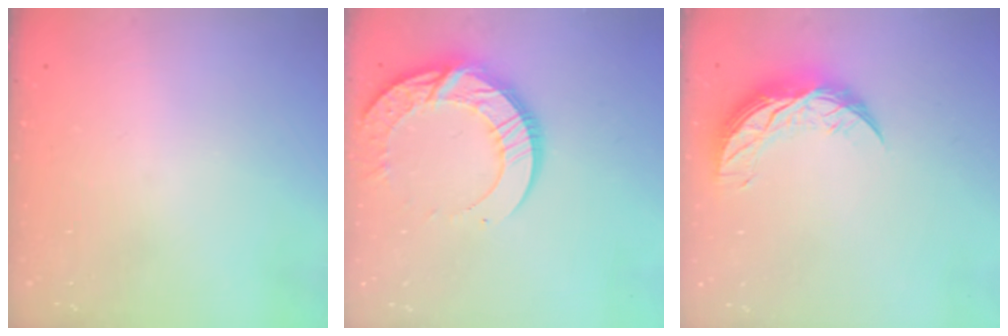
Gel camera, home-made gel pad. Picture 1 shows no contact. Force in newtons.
{"total": 17.2, "press": 17.1, "slide": 1.6}
{"total": 9.9, "press": 9.9, "slide": 0.5}